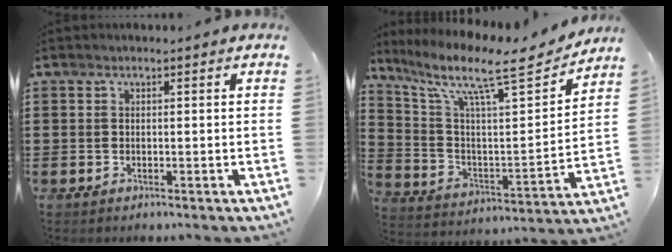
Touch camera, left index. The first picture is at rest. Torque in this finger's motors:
{"motor_torque": [2.14, 0.00, 0.72, 0.21]}